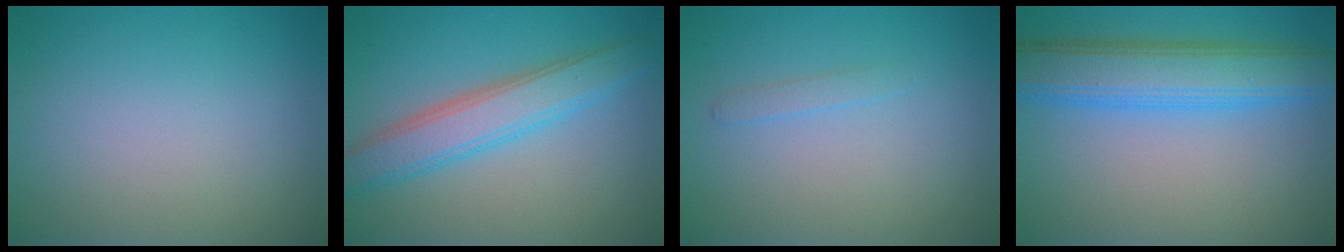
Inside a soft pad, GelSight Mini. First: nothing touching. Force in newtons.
{"total": 4.2, "press": 4.2, "slide": 0.5}
{"total": 0.8, "press": 0.8, "slide": 0.0}
{"total": 6.8, "press": 6.8, "slide": 0.3}